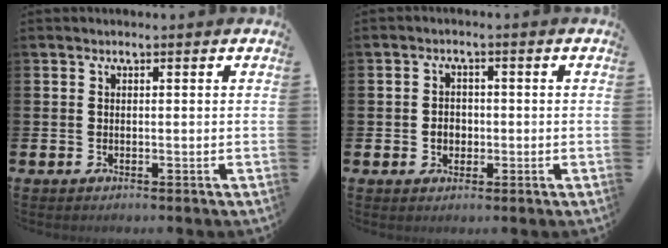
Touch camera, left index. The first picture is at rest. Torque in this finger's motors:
{"motor_torque": [0.09, -0.01, 0.04, 0.02]}